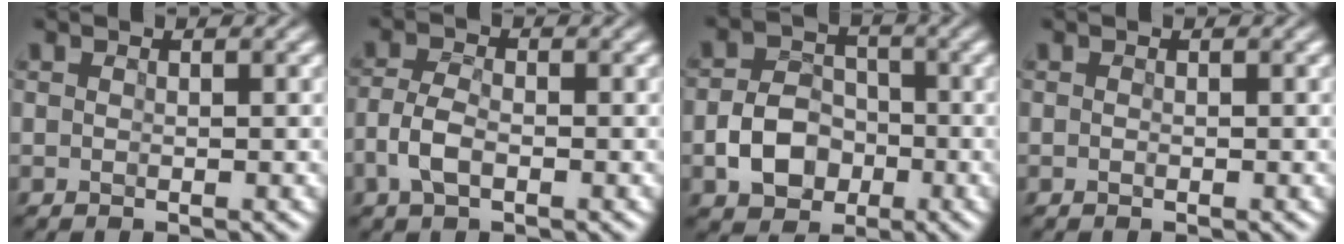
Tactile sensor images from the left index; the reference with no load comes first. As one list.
[{"total": 2.7, "force": [-1.3, 1.2, 2.0], "torque": [-0.046, 0.006, -0.027]}, {"total": 4.6, "force": [-1.7, 3.4, 2.6], "torque": [-0.043, 0.003, -0.029]}, {"total": 0.0}]